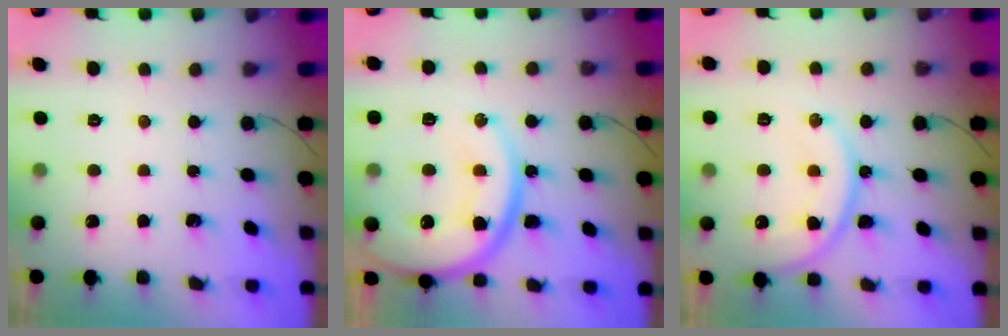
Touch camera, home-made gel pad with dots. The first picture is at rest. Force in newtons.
{"total": 18.3, "press": 18.2, "slide": 1.9}
{"total": 15.0, "press": 14.9, "slide": 1.3}